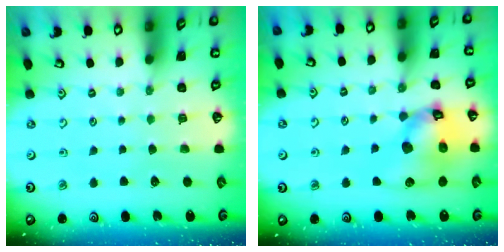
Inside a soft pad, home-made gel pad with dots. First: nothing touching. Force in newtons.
{"total": 15.4, "press": 15.3, "slide": 2.0}